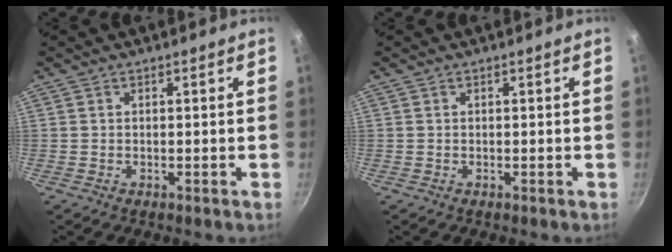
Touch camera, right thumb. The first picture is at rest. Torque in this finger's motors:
{"motor_torque": [-0.06, 0.09, -0.03, 0.03, 0.00]}